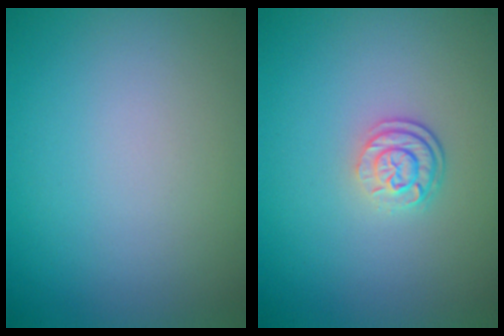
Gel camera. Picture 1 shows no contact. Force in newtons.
{"total": 2.7, "press": 2.0, "slide": 1.8}